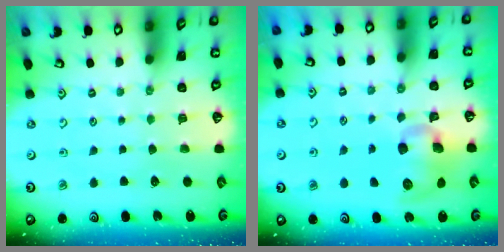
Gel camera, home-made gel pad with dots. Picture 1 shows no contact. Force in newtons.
{"total": 10.8, "press": 10.6, "slide": 1.8}